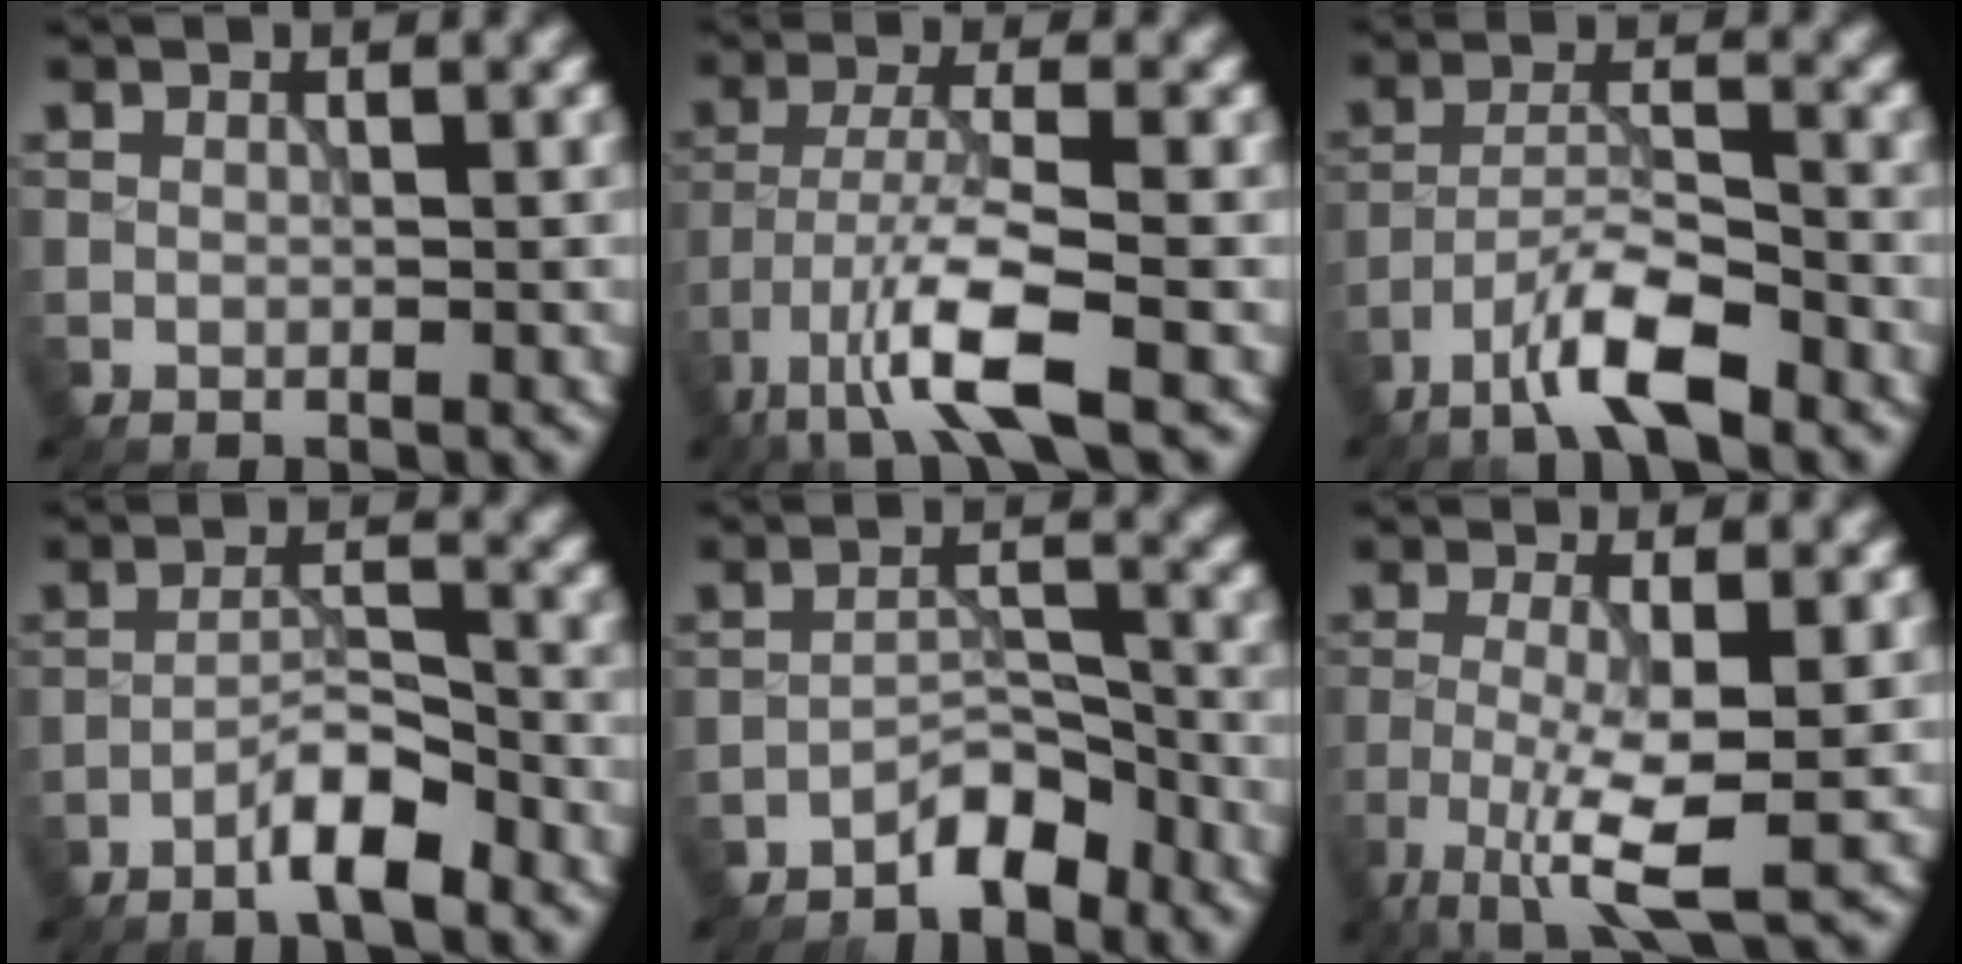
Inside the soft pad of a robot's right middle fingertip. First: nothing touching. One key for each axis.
{"total": 6.3, "fx": -3.6, "fy": 1.0, "fz": 5.0, "tx": -0.095, "ty": -0.001, "tz": -0.077}
{"total": 5.7, "fx": -4.1, "fy": 1.1, "fz": 3.8, "tx": -0.071, "ty": 0.004, "tz": -0.083}
{"total": 3.8, "fx": -2.8, "fy": 0.7, "fz": 2.5, "tx": -0.045, "ty": 0.012, "tz": -0.055}
{"total": 3.1, "fx": -2.6, "fy": 0.9, "fz": 1.3, "tx": -0.015, "ty": 0.016, "tz": -0.049}
{"total": 5.5, "fx": -2.2, "fy": 0.9, "fz": 5.0, "tx": -0.103, "ty": -0.006, "tz": -0.046}